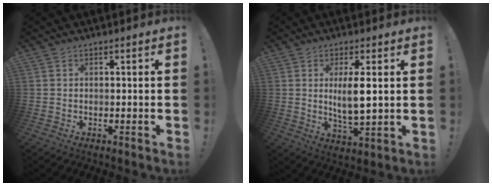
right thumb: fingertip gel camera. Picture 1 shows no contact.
{"total": 7.7, "force": [1.9, 2.0, 7.1], "torque": [-0.127, -0.016, 0.027]}